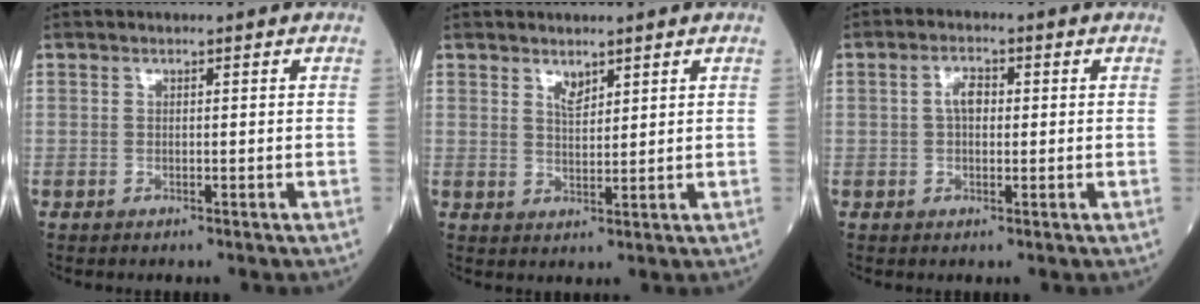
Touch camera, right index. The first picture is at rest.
{"total": 2.2, "force": [1.6, 0.9, 1.2], "torque": [-0.023, -0.003, 0.035]}
{"total": 2.9, "force": [0.3, 1.6, 2.4], "torque": [-0.045, 0.011, 0.005]}